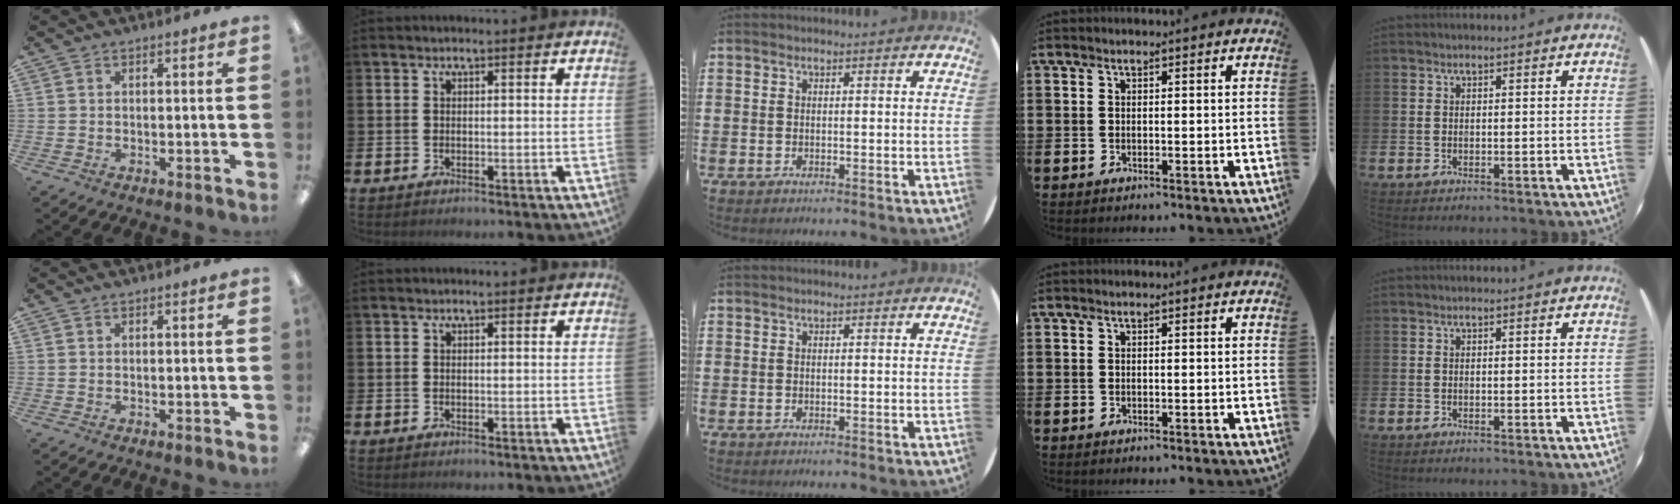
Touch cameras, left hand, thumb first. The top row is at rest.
{}